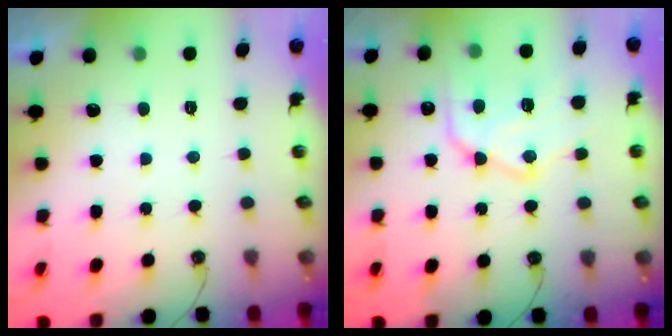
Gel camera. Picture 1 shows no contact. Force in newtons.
{"total": 14.5, "press": 14.5, "slide": 0.7}